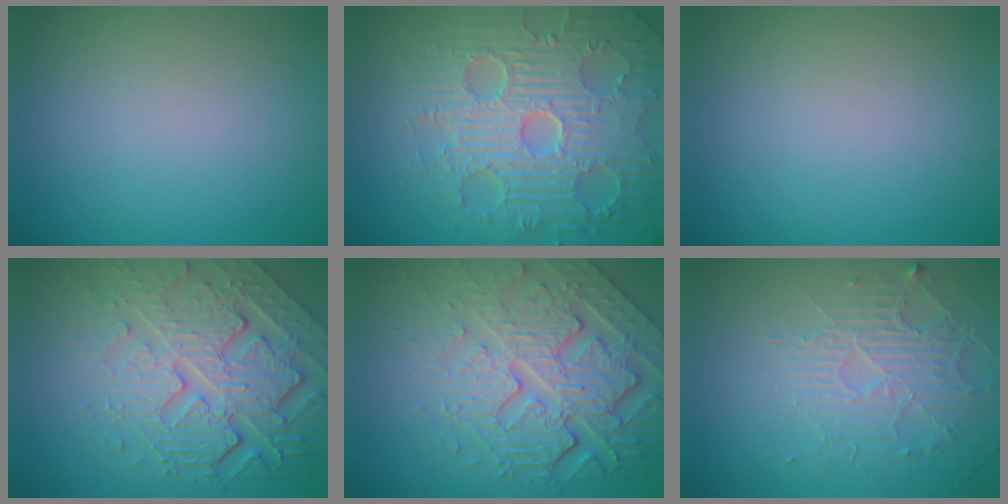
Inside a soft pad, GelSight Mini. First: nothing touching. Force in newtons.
{"total": 9.2, "press": 6.8, "slide": 6.2}
{"total": 0.0}
{"total": 8.3, "press": 5.8, "slide": 6.0}
{"total": 8.5, "press": 5.9, "slide": 6.2}
{"total": 4.7, "press": 3.3, "slide": 3.3}